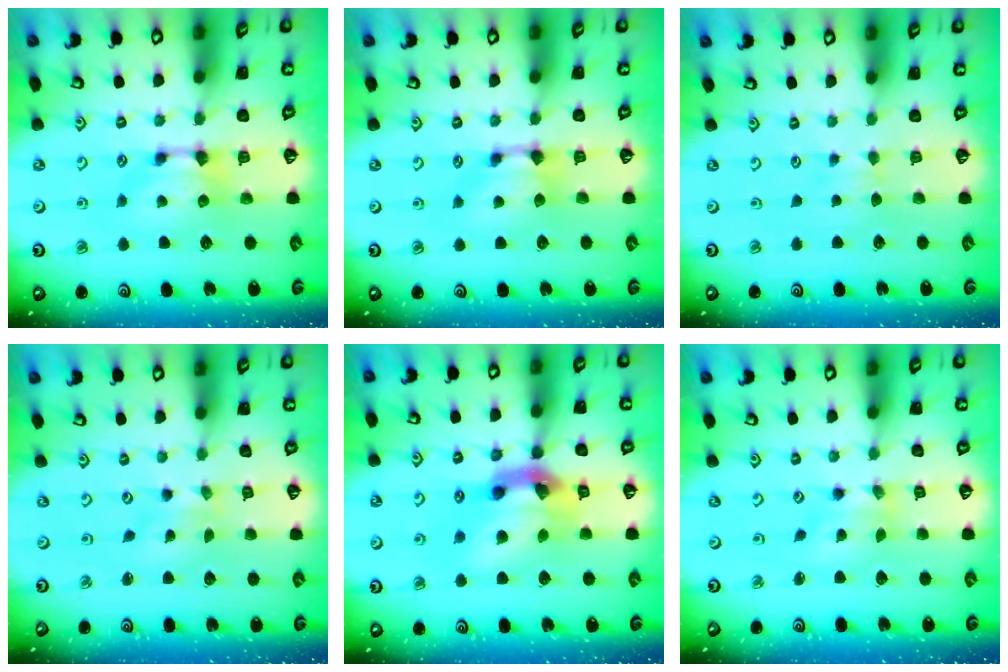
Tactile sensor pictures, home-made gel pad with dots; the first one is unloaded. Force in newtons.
{"total": 0.6, "press": 0.3, "slide": 0.5}
{"total": 3.0, "press": 2.9, "slide": 0.4}
{"total": 4.6, "press": 4.6, "slide": 0.8}
{"total": 8.9, "press": 8.5, "slide": 2.6}
{"total": 1.2, "press": 0.0, "slide": 1.2}